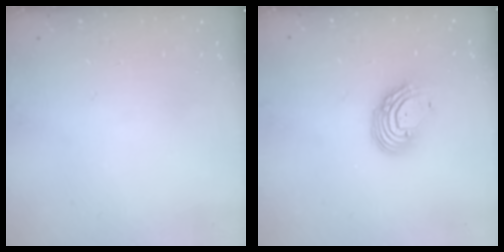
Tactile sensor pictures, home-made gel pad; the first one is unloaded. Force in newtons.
{"total": 9.4, "press": 9.3, "slide": 1.1}